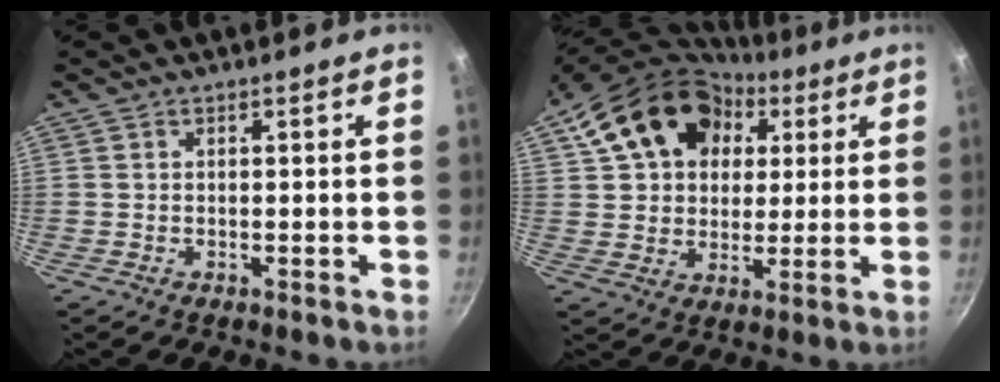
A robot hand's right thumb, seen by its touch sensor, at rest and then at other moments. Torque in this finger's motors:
{"motor_torque": [1.48, 2.28, 0.17, -0.01, 0.14]}